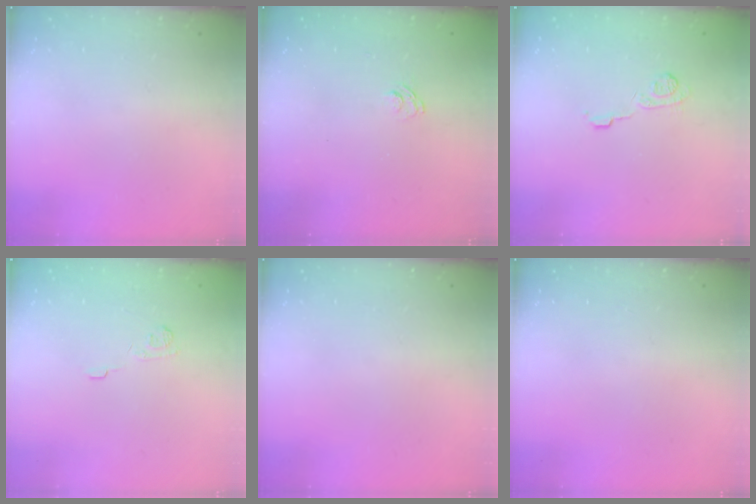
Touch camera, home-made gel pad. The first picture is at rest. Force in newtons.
{"total": 2.0, "press": 1.5, "slide": 1.3}
{"total": 7.6, "press": 7.5, "slide": 1.6}
{"total": 3.5, "press": 3.2, "slide": 1.4}
{"total": 0.0}
{"total": 0.0}